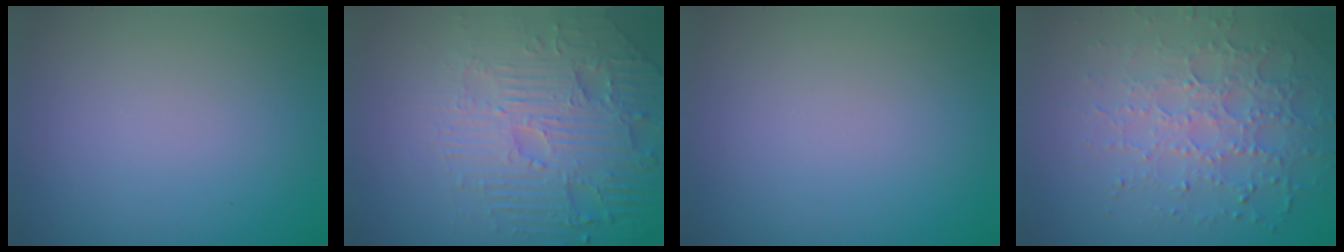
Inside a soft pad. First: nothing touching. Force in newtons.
{"total": 6.9, "press": 5.3, "slide": 4.4}
{"total": 0.0}
{"total": 4.6, "press": 4.0, "slide": 2.2}